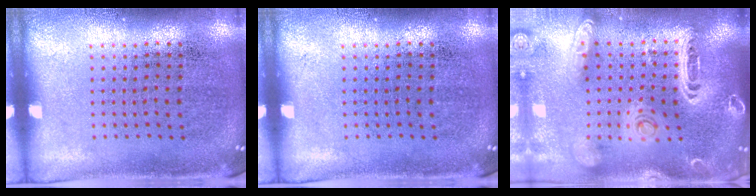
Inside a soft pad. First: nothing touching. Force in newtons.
{"total": 0.0}
{"total": 3.4, "press": 2.7, "slide": 2.0}